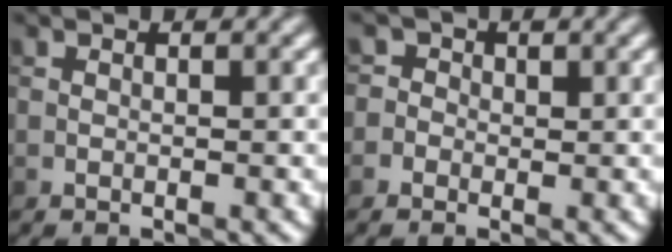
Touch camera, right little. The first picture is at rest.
{"total": 2.7, "force": [0.4, 2.5, 0.8], "torque": [0.014, 0.024, -0.024]}